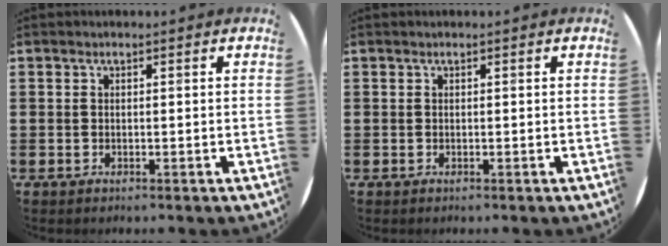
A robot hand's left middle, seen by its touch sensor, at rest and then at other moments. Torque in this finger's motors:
{"motor_torque": [0.21, -0.12, -0.01, -0.01]}